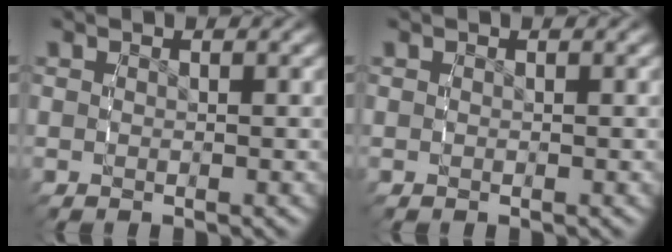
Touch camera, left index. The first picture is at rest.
{"total": 0.0}